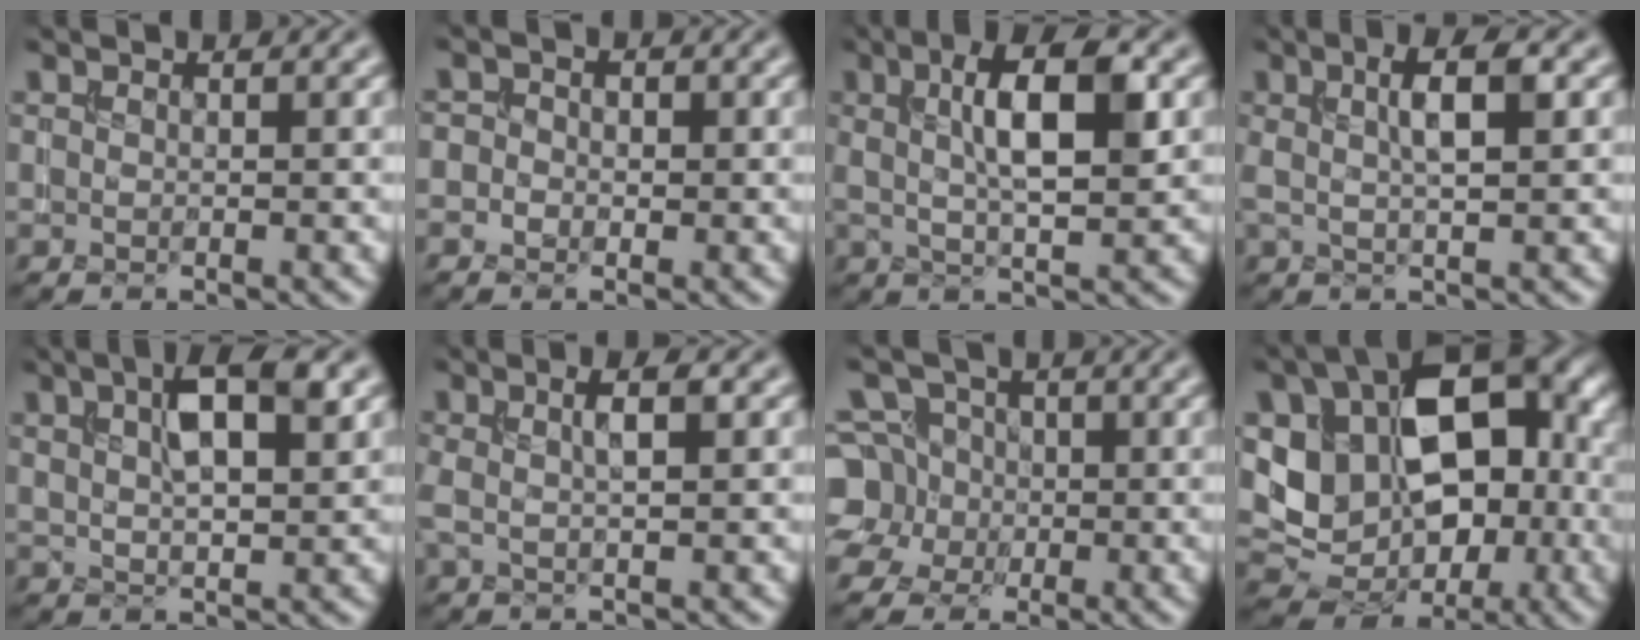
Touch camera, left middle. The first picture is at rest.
{"total": 2.1, "force": [-0.3, 1.9, 1.0], "torque": [0.001, 0.005, -0.027]}
{"total": 6.7, "force": [1.6, 1.8, 6.3], "torque": [-0.096, 0.010, 0.022]}
{"total": 3.7, "force": [0.9, 0.8, 3.5], "torque": [-0.059, 0.007, 0.013]}
{"total": 5.9, "force": [2.6, 2.1, 4.9], "torque": [-0.086, 0.008, 0.043]}
{"total": 2.6, "force": [0.5, 0.5, 2.5], "torque": [-0.042, 0.008, 0.006]}
{"total": 6.8, "force": [-0.5, 6.2, 2.8], "torque": [-0.055, 0.031, -0.047]}
{"total": 13.2, "force": [1.0, 9.4, 9.2], "torque": [-0.134, -0.005, 0.022]}